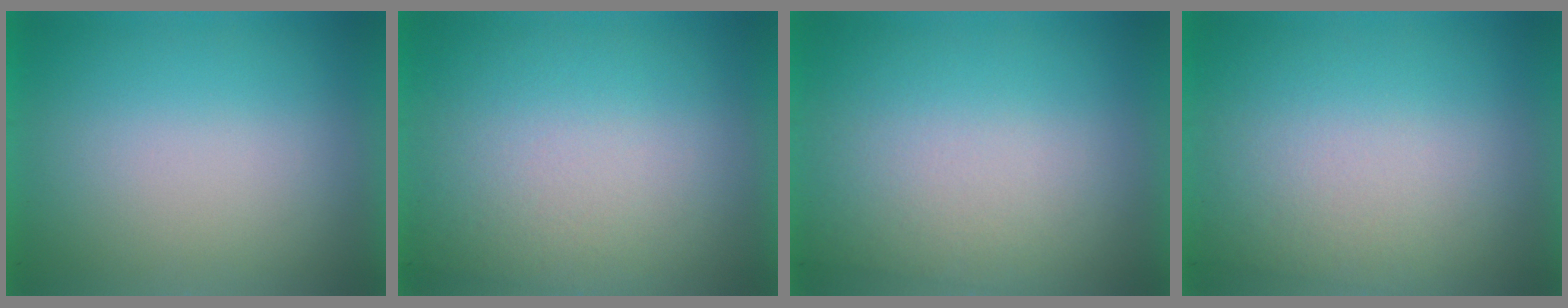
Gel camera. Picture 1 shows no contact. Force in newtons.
{"total": 3.0}
{"total": 2.6}
{"total": 2.1}